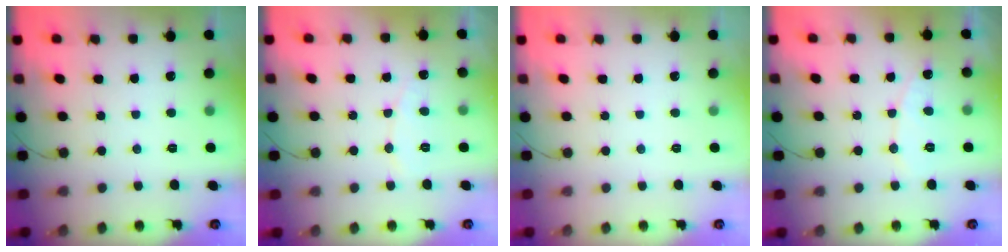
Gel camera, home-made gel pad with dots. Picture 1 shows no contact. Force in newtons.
{"total": 5.2, "press": 5.2, "slide": 0.4}
{"total": 0.0}
{"total": 5.8, "press": 5.8, "slide": 0.4}